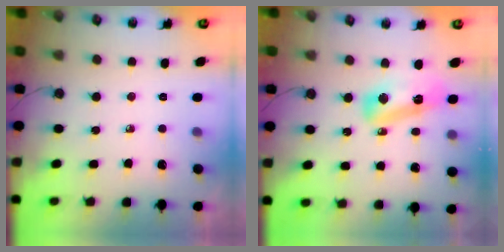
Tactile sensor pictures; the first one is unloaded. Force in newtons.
{"total": 12.1, "press": 11.2, "slide": 4.8}